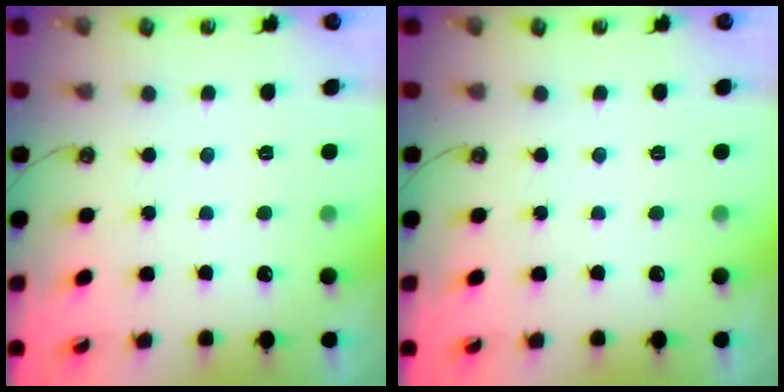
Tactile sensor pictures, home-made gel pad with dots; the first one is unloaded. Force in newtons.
{"total": 0.0}